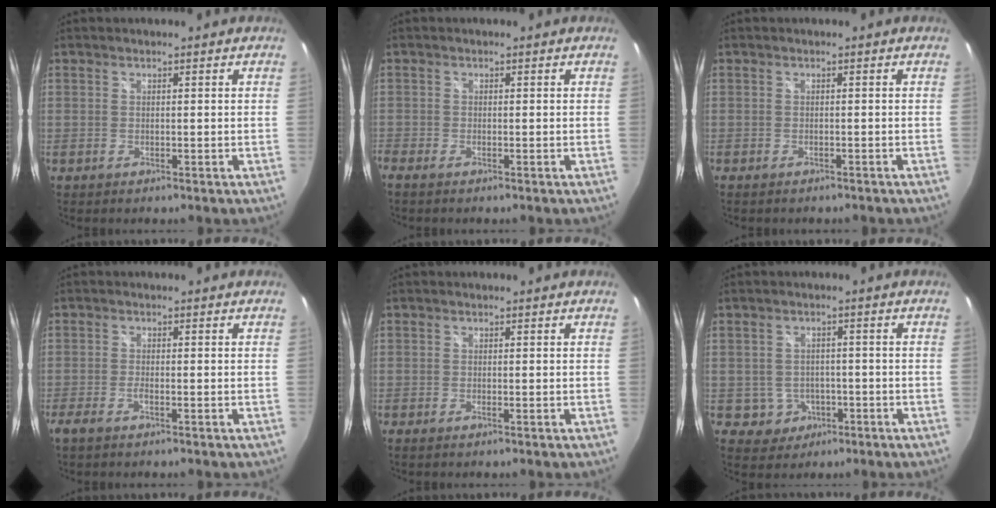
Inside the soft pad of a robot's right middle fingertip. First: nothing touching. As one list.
[{"total": 1.2, "force": [-1.0, 0.0, 0.6], "torque": [-0.017, -0.002, -0.021]}, {"total": 1.9, "force": [-1.6, 0.5, 0.7], "torque": [-0.016, -0.008, -0.023]}, {"total": 2.3, "force": [-1.3, 0.2, 1.8], "torque": [-0.035, -0.005, -0.022]}, {"total": 0.9, "force": [-0.5, -0.3, 0.6], "torque": [-0.009, 0.001, -0.009]}, {"total": 4.5, "force": [-1.5, 4.2, 0.7], "torque": [-0.026, 0.012, -0.011]}]